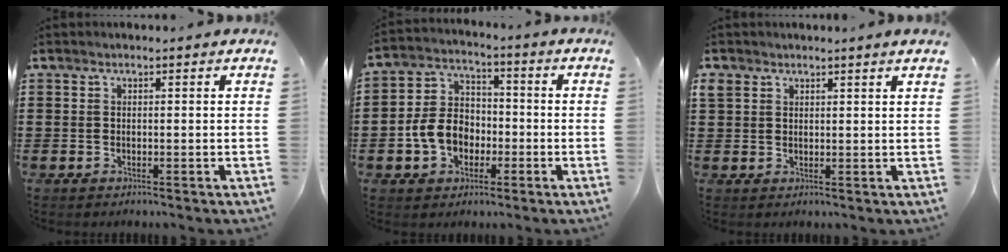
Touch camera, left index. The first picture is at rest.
{"total": 7.8, "force": [-2.3, 6.2, 4.2], "torque": [-0.109, 0.016, -0.047]}
{"total": 1.8, "force": [1.7, 0.5, 0.6], "torque": [-0.017, 0.003, 0.033]}